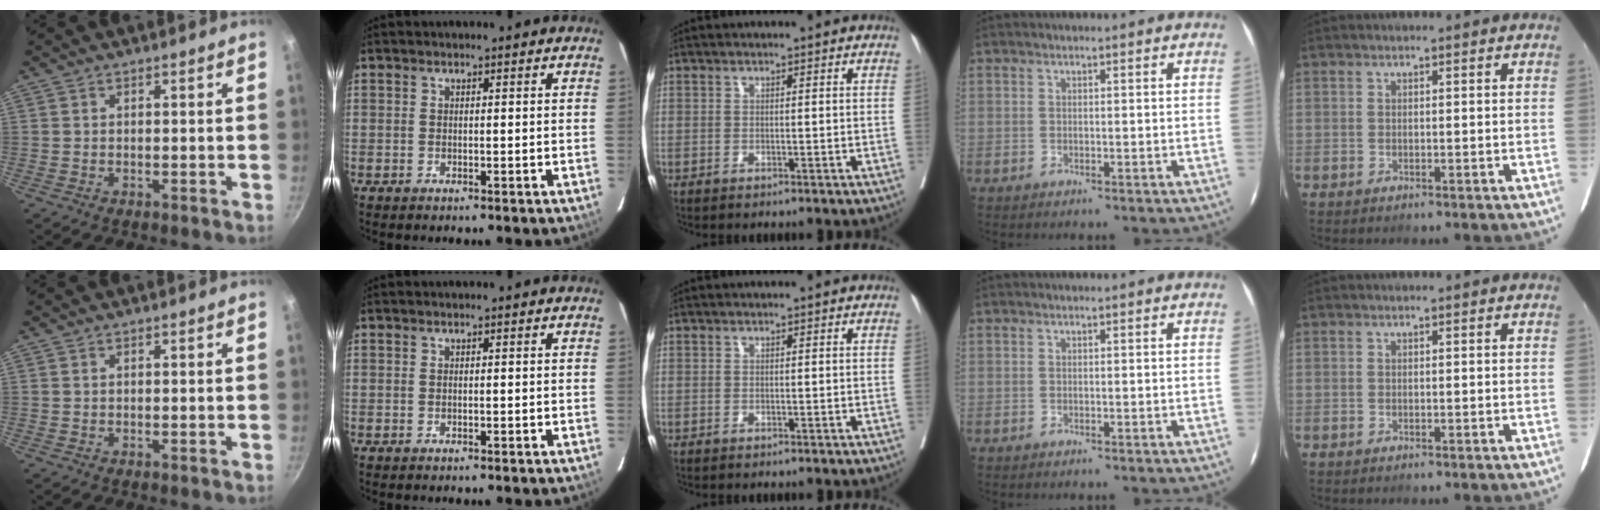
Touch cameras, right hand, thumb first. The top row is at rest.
{}